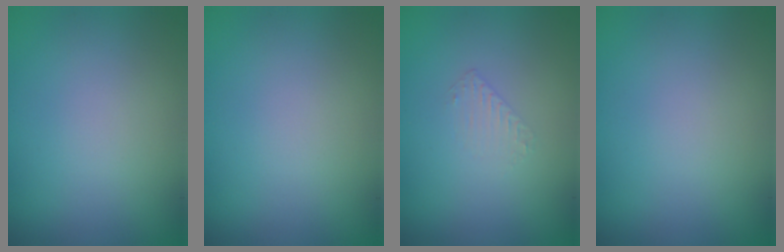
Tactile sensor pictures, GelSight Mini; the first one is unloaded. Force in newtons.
{"total": 0.0}
{"total": 0.6, "press": 0.4, "slide": 0.5}
{"total": 0.0}